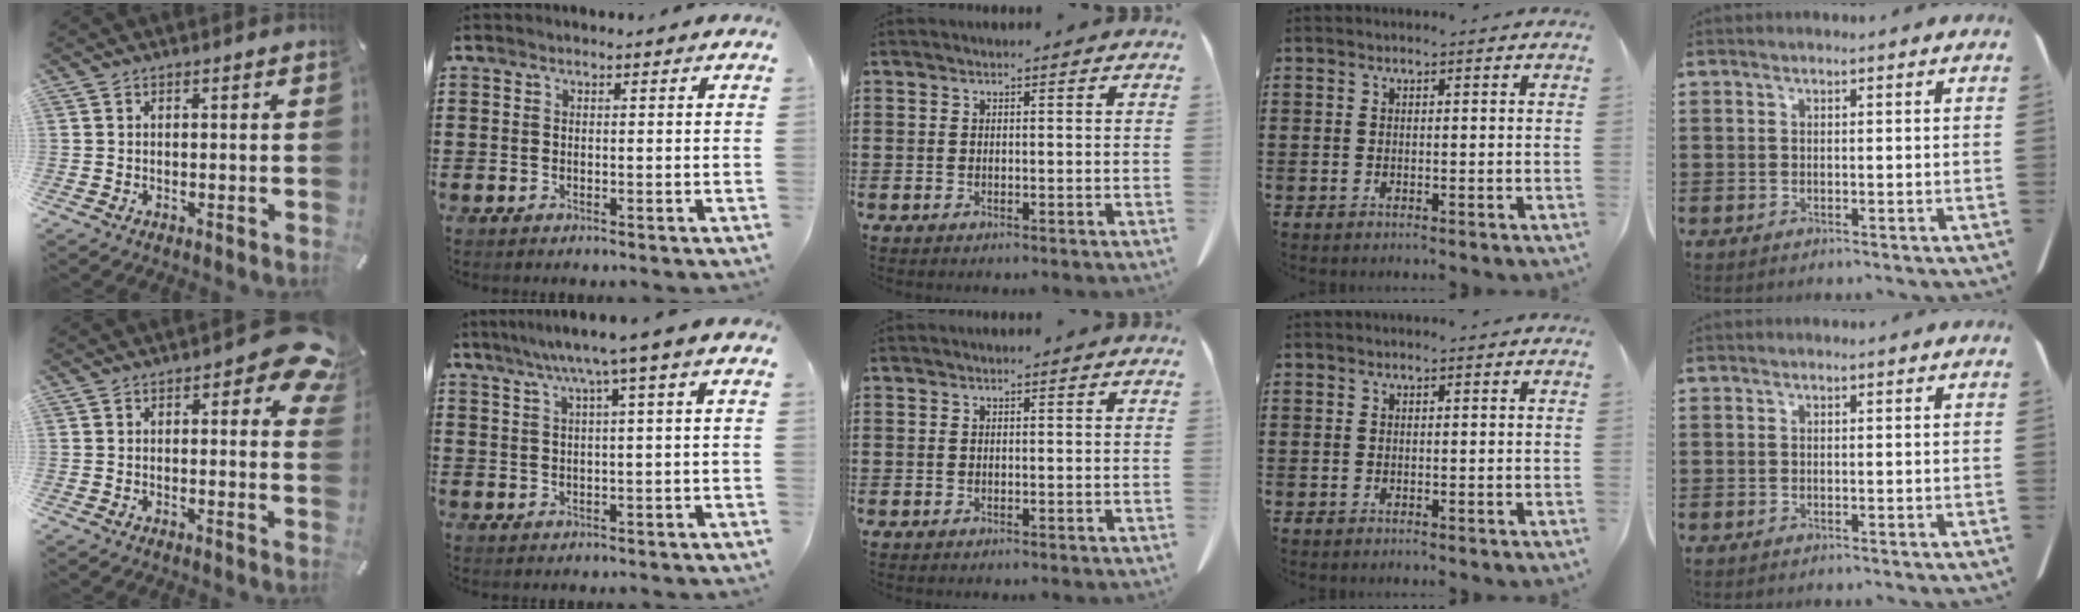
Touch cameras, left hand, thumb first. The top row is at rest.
{"thumb": {"total": 7.8, "force": [3.1, 3.7, 6.1], "torque": [-0.062, -0.013, 0.048]}, "index": {"total": 4.5, "force": [1.4, -0.5, 4.2], "torque": [-0.085, -0.006, 0.017]}}